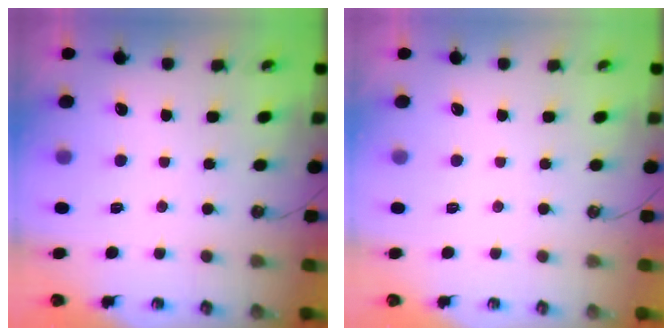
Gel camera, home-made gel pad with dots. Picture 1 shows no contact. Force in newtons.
{"total": 0.0}